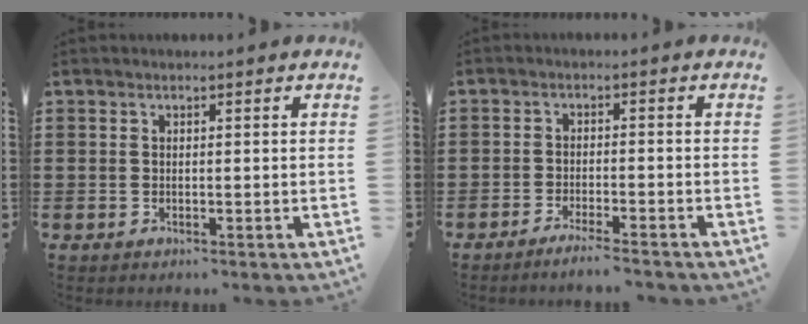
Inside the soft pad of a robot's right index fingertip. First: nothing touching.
{"total": 2.7, "force": [-2.5, -0.2, 0.9], "torque": [-0.016, -0.001, -0.049]}